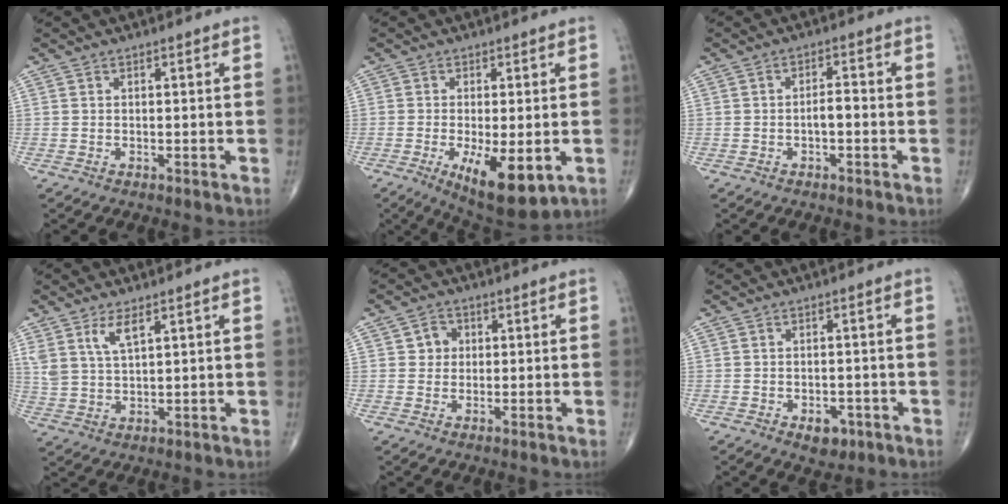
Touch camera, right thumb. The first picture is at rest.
{"total": 11.3, "force": [-3.5, 4.1, 10.0], "torque": [-0.155, -0.020, -0.045]}
{"total": 2.5, "force": [-0.8, 1.1, 2.1], "torque": [-0.029, 0.012, -0.013]}
{"total": 5.2, "force": [3.0, 1.8, 3.9], "torque": [-0.080, -0.014, 0.067]}
{"total": 3.3, "force": [0.5, 3.0, 1.2], "torque": [0.002, 0.004, 0.004]}
{"total": 4.0, "force": [-1.9, 2.5, 2.4], "torque": [-0.021, 0.006, -0.020]}